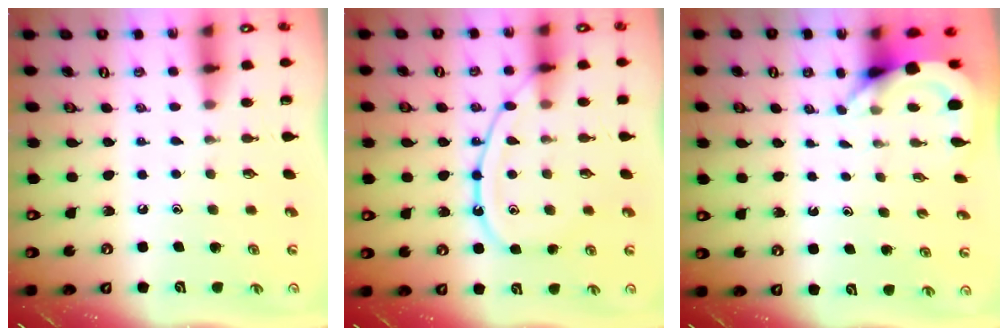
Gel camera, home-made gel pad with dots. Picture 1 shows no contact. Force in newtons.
{"total": 12.0, "press": 12.0, "slide": 1.1}
{"total": 3.9, "press": 3.9, "slide": 0.3}